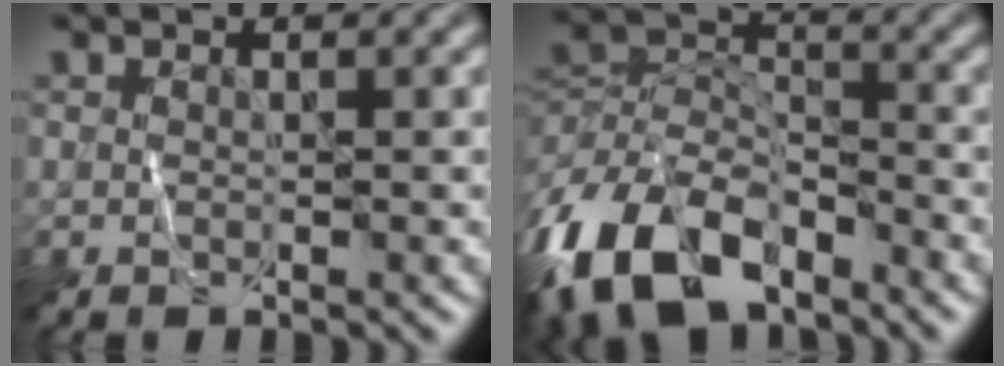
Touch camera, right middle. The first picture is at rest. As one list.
[{"total": 11.3, "force": [-7.2, 5.9, 6.3], "torque": [-0.129, -0.010, -0.150]}]